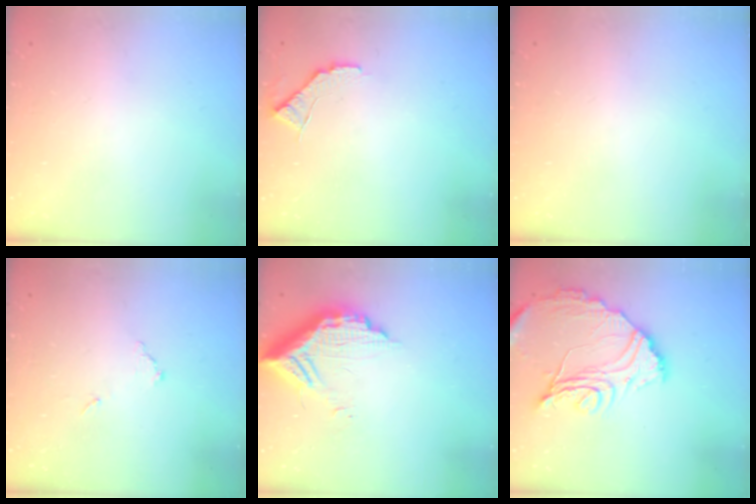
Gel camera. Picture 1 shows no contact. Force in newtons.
{"total": 6.0, "press": 6.0, "slide": 0.4}
{"total": 0.0}
{"total": 6.9, "press": 6.9, "slide": 0.2}
{"total": 14.2, "press": 14.1, "slide": 1.4}
{"total": 16.8, "press": 16.7, "slide": 1.5}